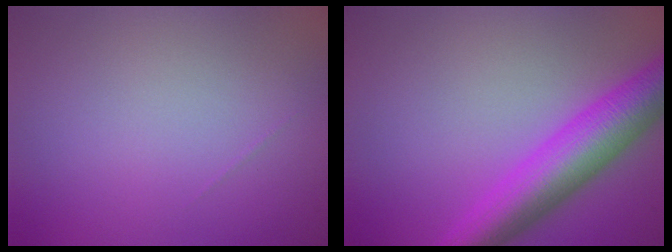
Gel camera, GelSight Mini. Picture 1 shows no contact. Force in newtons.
{"total": 7.4, "press": 7.4, "slide": 0.1}